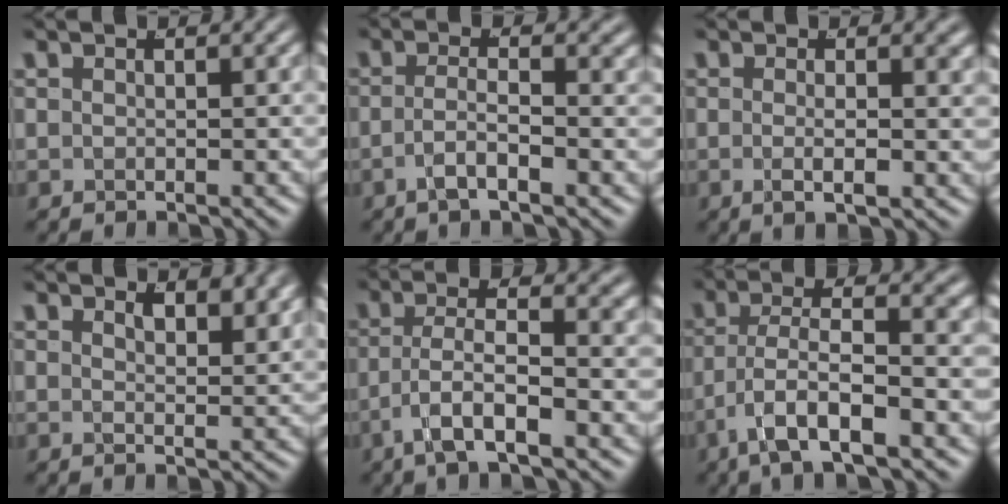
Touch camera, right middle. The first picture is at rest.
{"total": 2.7, "force": [-1.3, 0.4, 2.4], "torque": [-0.047, -0.014, -0.022]}
{"total": 2.5, "force": [-0.5, 0.0, 2.5], "torque": [-0.042, -0.011, -0.004]}
{"total": 2.1, "force": [1.7, -0.2, 1.1], "torque": [-0.010, -0.011, 0.033]}
{"total": 4.4, "force": [-1.2, 1.4, 4.0], "torque": [-0.080, -0.016, -0.014]}
{"total": 5.2, "force": [-1.3, 1.9, 4.7], "torque": [-0.092, -0.017, -0.013]}